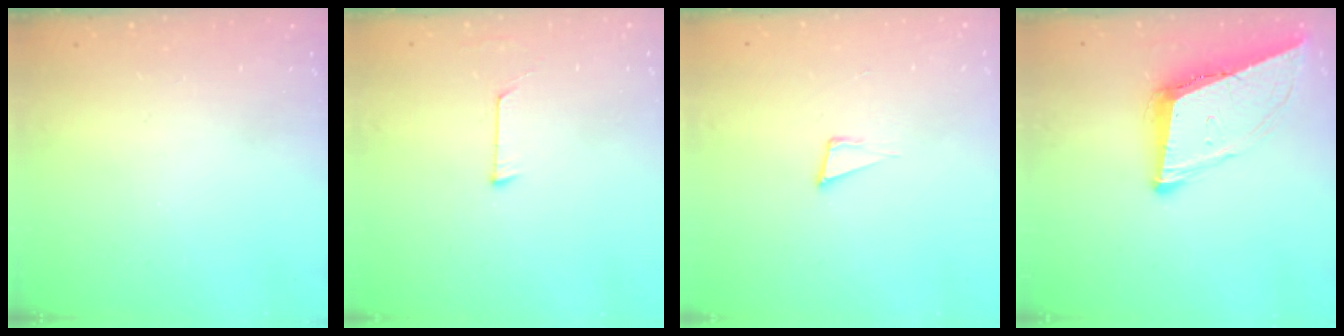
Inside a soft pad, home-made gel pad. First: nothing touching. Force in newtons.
{"total": 3.9, "press": 3.9, "slide": 0.4}
{"total": 4.0, "press": 2.7, "slide": 2.9}
{"total": 10.9, "press": 10.3, "slide": 3.6}